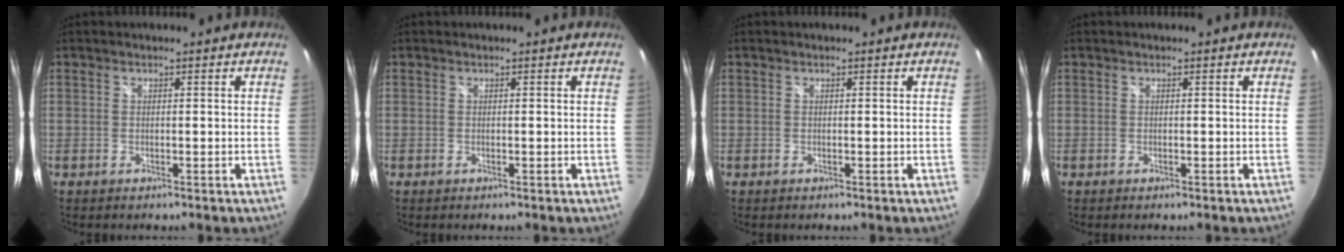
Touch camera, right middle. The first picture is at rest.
{"total": 0.0}
{"total": 0.0}
{"total": 0.0}